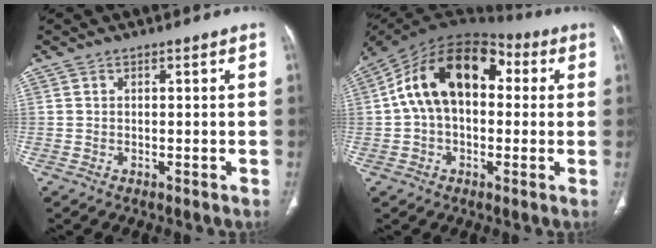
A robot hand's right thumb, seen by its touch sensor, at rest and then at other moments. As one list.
[{"total": 17.8, "force": [2.7, 11.3, 13.5], "torque": [-0.214, 0.048, 0.034]}]